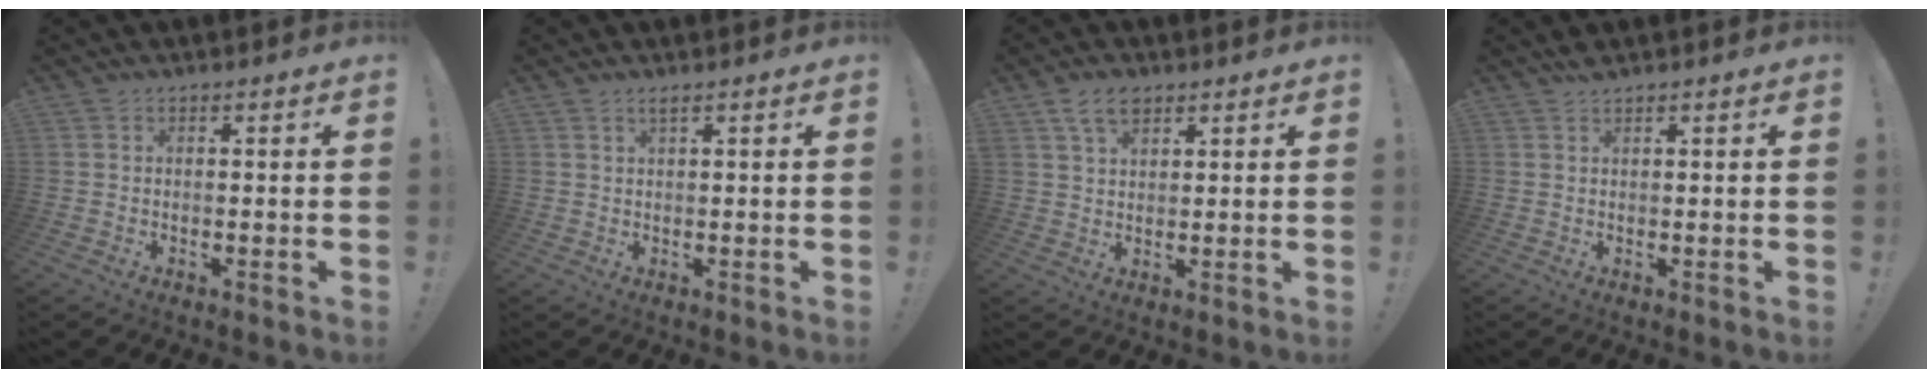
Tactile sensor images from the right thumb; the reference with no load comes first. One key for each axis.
{"total": 1.5, "fx": 1.1, "fy": 0.1, "fz": 1.0, "tx": -0.021, "ty": -0.001, "tz": 0.020}
{"total": 6.1, "fx": 3.9, "fy": 3.4, "fz": 3.2, "tx": -0.059, "ty": -0.010, "tz": 0.073}
{"total": 1.4, "fx": 1.4, "fy": 0.1, "fz": 0.3, "tx": 0.000, "ty": -0.007, "tz": 0.024}